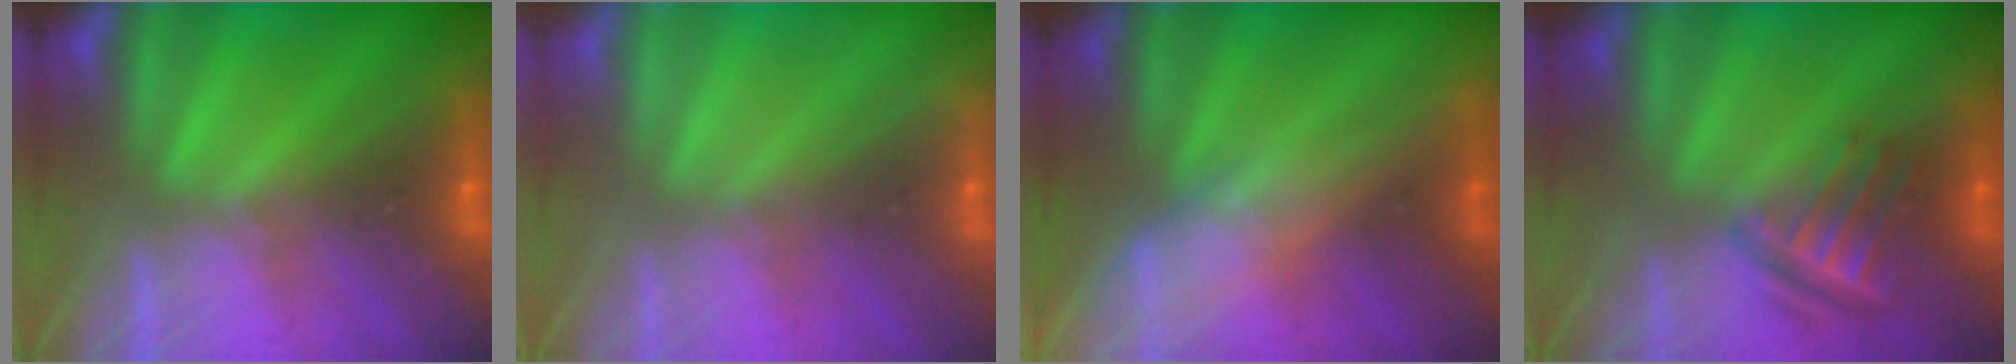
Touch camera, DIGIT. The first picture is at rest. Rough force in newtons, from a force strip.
{"total": 3.1}
{"total": 2.9}
{"total": 3.8}